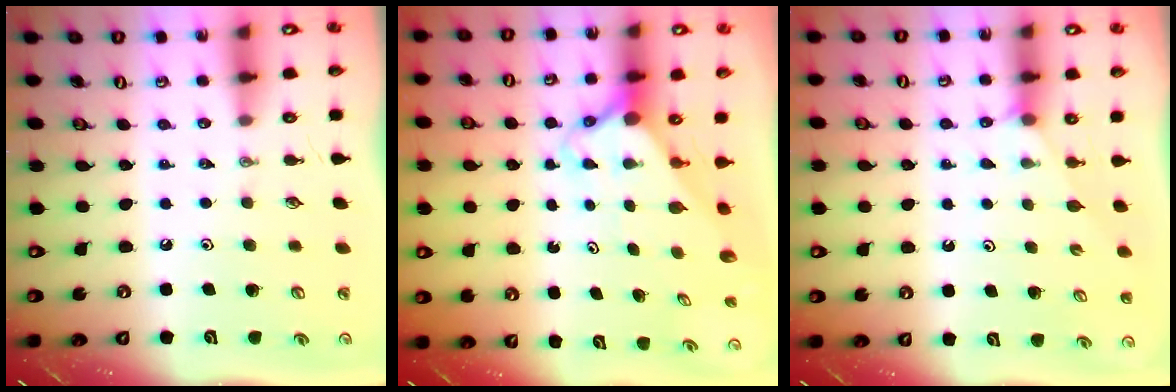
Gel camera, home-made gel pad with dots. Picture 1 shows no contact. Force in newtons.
{"total": 2.8, "press": 2.8, "slide": 0.2}
{"total": 2.9, "press": 2.9, "slide": 0.4}